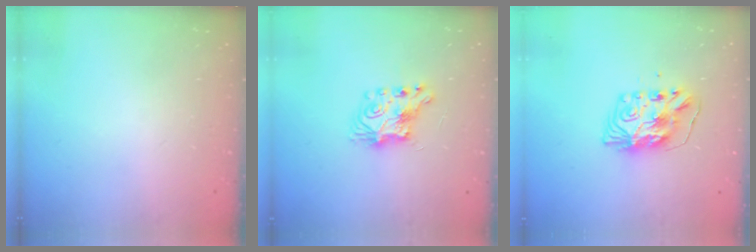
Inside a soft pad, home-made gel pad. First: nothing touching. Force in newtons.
{"total": 8.2, "press": 8.1, "slide": 0.8}
{"total": 9.0, "press": 8.9, "slide": 0.7}